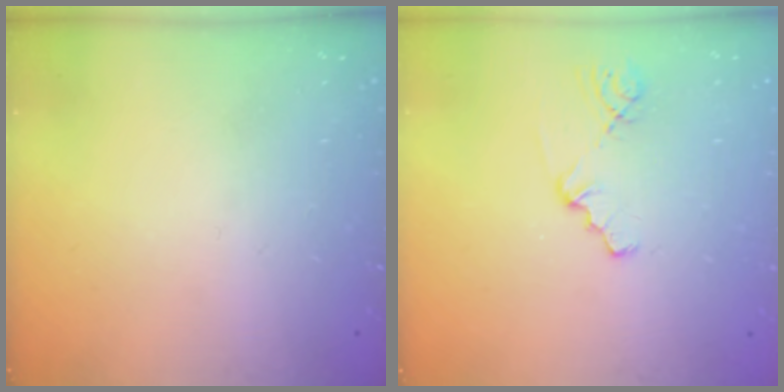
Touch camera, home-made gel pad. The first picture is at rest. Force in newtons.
{"total": 1.0, "press": 1.0, "slide": 0.2}